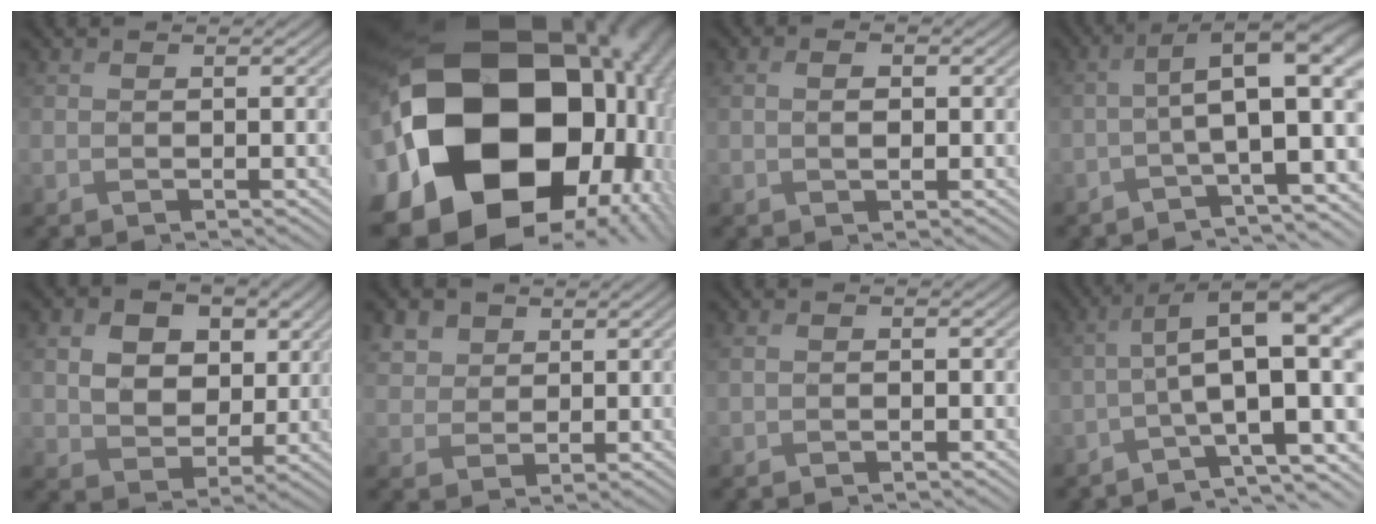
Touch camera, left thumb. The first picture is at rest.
{"total": 25.9, "force": [-3.9, 20.0, 16.0], "torque": [-0.310, -0.074, -0.077]}
{"total": 2.3, "force": [0.3, 1.4, 1.8], "torque": [-0.017, 0.000, -0.004]}
{"total": 9.2, "force": [-1.8, 2.3, 8.7], "torque": [-0.126, 0.019, -0.038]}
{"total": 9.4, "force": [3.4, 7.0, 5.3], "torque": [-0.139, 0.007, 0.059]}
{"total": 4.3, "force": [2.3, 3.3, 1.6], "torque": [-0.058, -0.002, 0.045]}
{"total": 1.5, "force": [-0.1, 0.8, 1.3], "torque": [-0.030, 0.000, 0.003]}
{"total": 13.1, "force": [-2.6, 4.3, 12.1], "torque": [-0.179, 0.014, -0.041]}